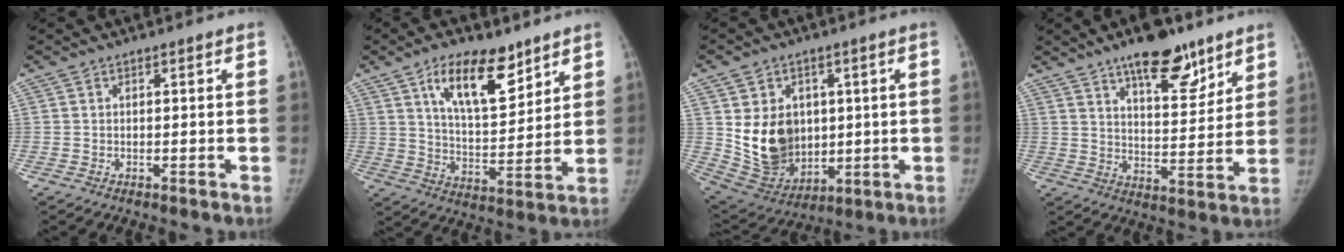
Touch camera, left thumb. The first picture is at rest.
{"total": 14.2, "force": [8.4, 6.4, 9.6], "torque": [-0.126, -0.047, 0.147]}
{"total": 15.0, "force": [1.9, 11.8, 9.0], "torque": [-0.112, -0.018, 0.066]}
{"total": 14.4, "force": [9.7, 5.5, 9.1], "torque": [-0.097, -0.055, 0.152]}